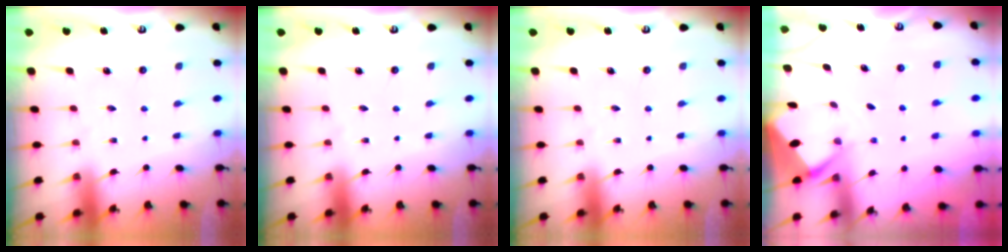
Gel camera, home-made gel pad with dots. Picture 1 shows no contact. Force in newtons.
{"total": 0.0}
{"total": 0.0}
{"total": 2.7, "press": 2.7, "slide": 0.3}